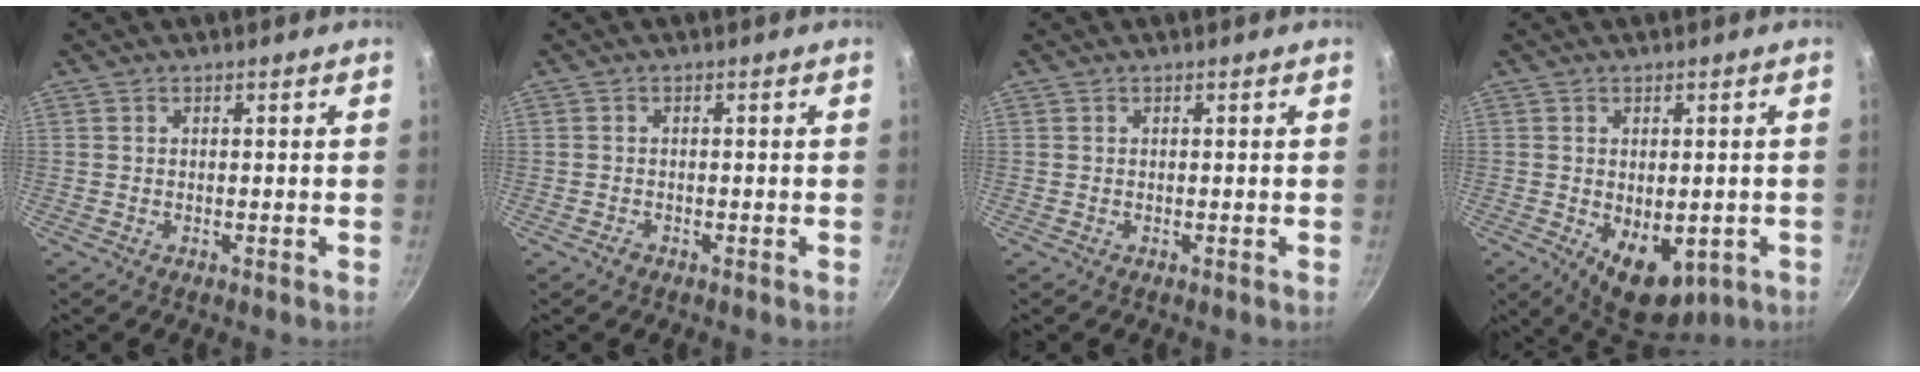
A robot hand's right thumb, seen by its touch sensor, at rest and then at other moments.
{"total": 1.0, "force": [-0.7, 0.6, 0.4], "torque": [-0.008, 0.005, -0.012]}
{"total": 0.0}
{"total": 9.9, "force": [-2.4, 6.1, 7.4], "torque": [-0.076, -0.010, -0.016]}